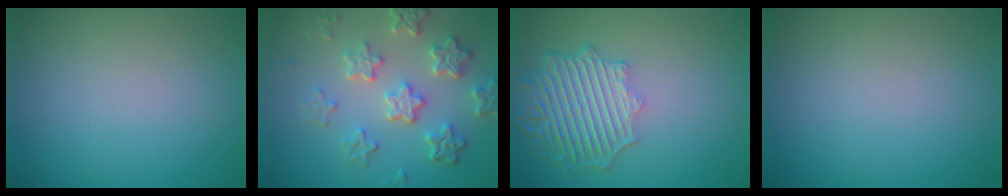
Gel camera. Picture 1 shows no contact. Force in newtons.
{"total": 6.0, "press": 4.5, "slide": 4.0}
{"total": 6.3, "press": 5.0, "slide": 3.7}
{"total": 0.0}